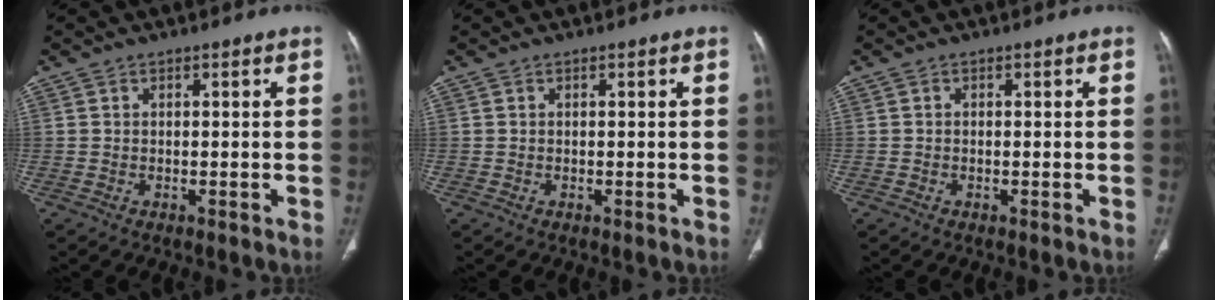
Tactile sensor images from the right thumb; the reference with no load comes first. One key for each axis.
{"total": 0.0}
{"total": 0.0}